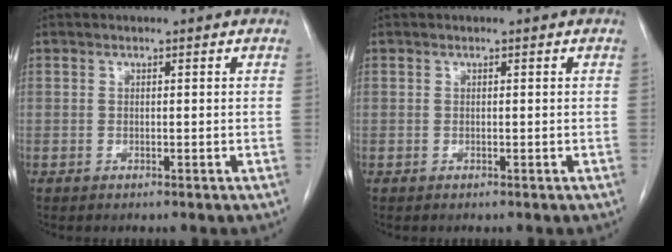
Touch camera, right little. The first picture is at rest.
{"total": 0.0}